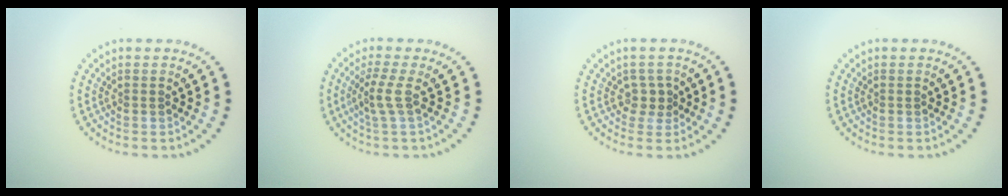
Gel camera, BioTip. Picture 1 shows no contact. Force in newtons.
{"total": 2.2, "press": 1.6, "slide": 1.5}
{"total": 1.6, "press": 1.1, "slide": 1.1}
{"total": 0.0}